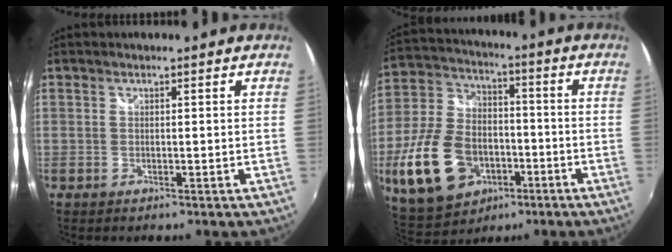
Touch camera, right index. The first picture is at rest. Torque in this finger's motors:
{"motor_torque": [1.57, -0.57, 0.49, 0.20]}